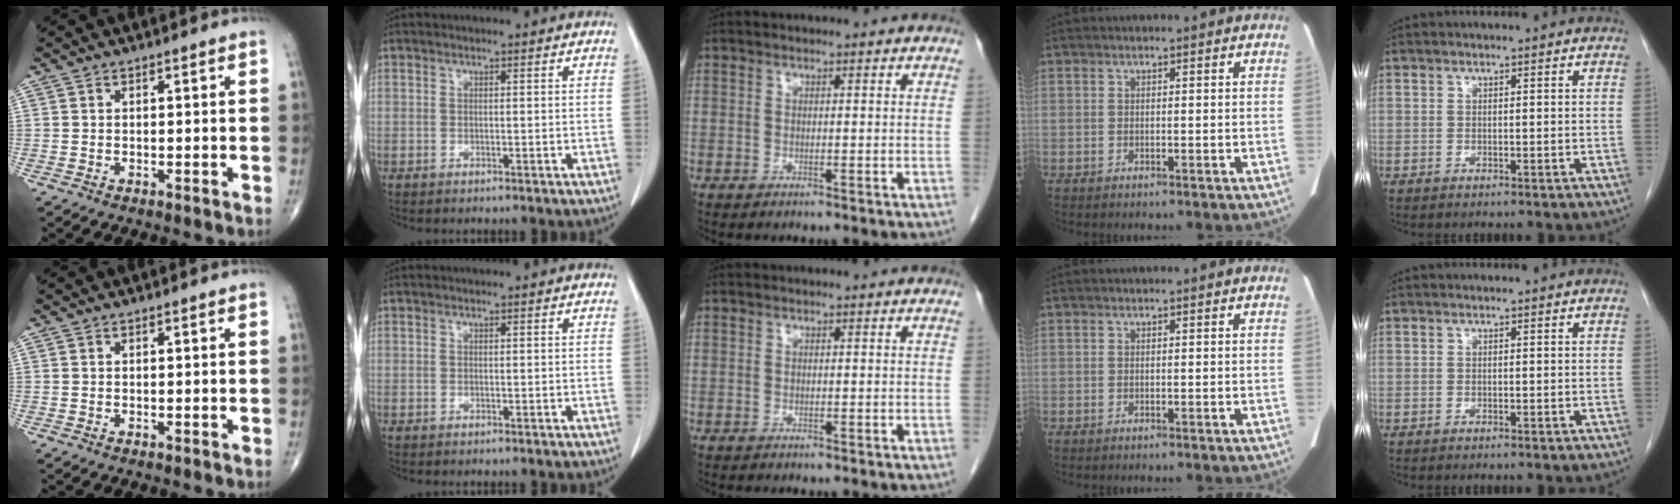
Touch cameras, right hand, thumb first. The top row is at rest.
{}